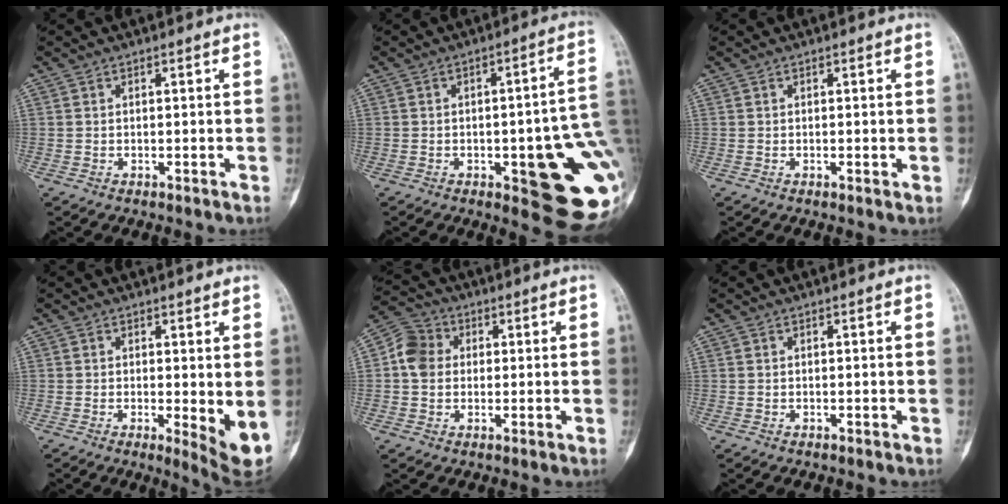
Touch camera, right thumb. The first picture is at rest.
{"total": 20.6, "force": [-3.8, 6.7, 19.1], "torque": [-0.177, 0.015, -0.026]}
{"total": 0.6, "force": [-0.1, 0.2, 0.6], "torque": [-0.005, -0.002, -0.003]}
{"total": 5.7, "force": [-0.3, 1.4, 5.5], "torque": [-0.071, -0.016, -0.006]}
{"total": 6.8, "force": [0.7, 5.8, 3.5], "torque": [-0.056, 0.016, 0.002]}
{"total": 0.0}